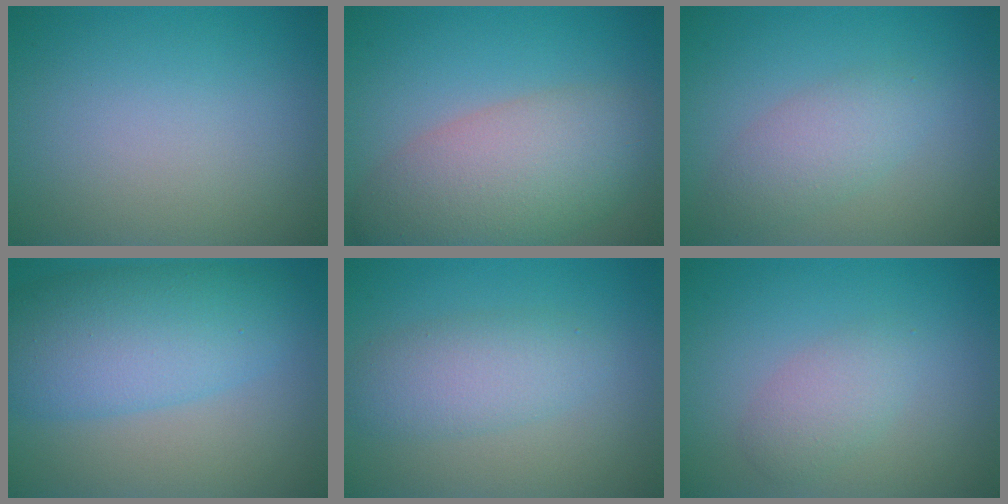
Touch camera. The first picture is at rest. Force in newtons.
{"total": 7.9, "press": 7.9, "slide": 0.6}
{"total": 2.8, "press": 2.8, "slide": 0.0}
{"total": 7.9, "press": 7.9, "slide": 0.1}
{"total": 3.6, "press": 3.6, "slide": 0.1}
{"total": 2.2, "press": 2.2, "slide": 0.0}